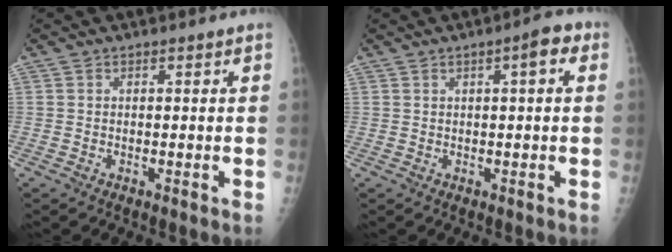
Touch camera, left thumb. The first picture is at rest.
{"total": 4.0, "force": [1.3, 1.3, 3.5], "torque": [-0.045, 0.008, 0.015]}